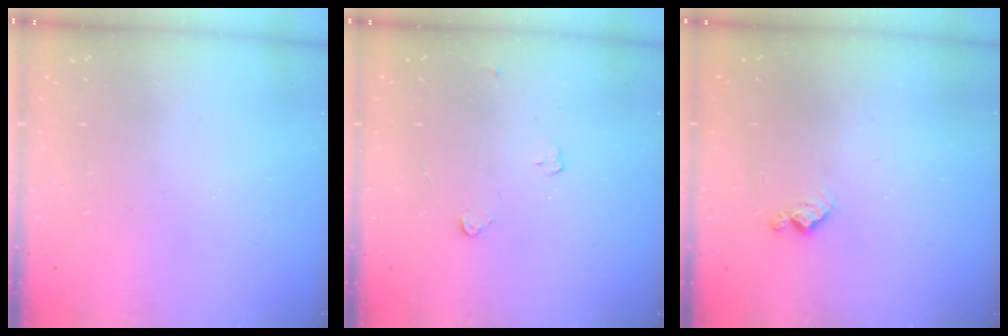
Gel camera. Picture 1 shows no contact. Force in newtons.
{"total": 3.2, "press": 3.1, "slide": 0.4}
{"total": 5.7, "press": 5.7, "slide": 0.8}